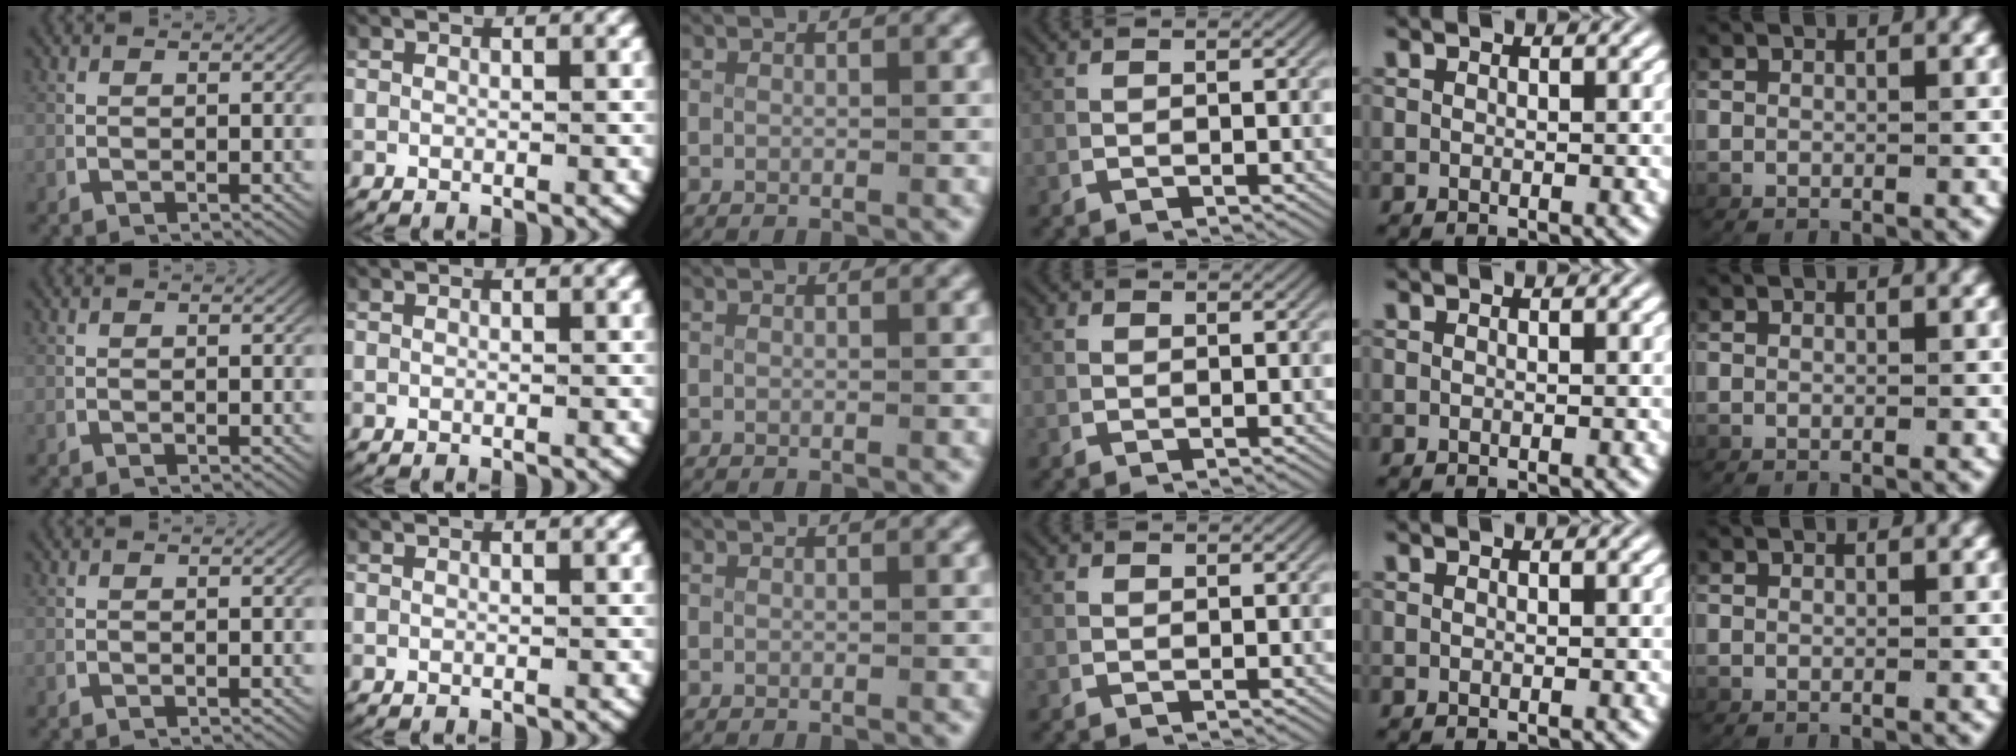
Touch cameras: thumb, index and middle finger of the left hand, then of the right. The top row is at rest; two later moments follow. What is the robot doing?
{"motion": "lift_and_place", "object": "paper towel"}